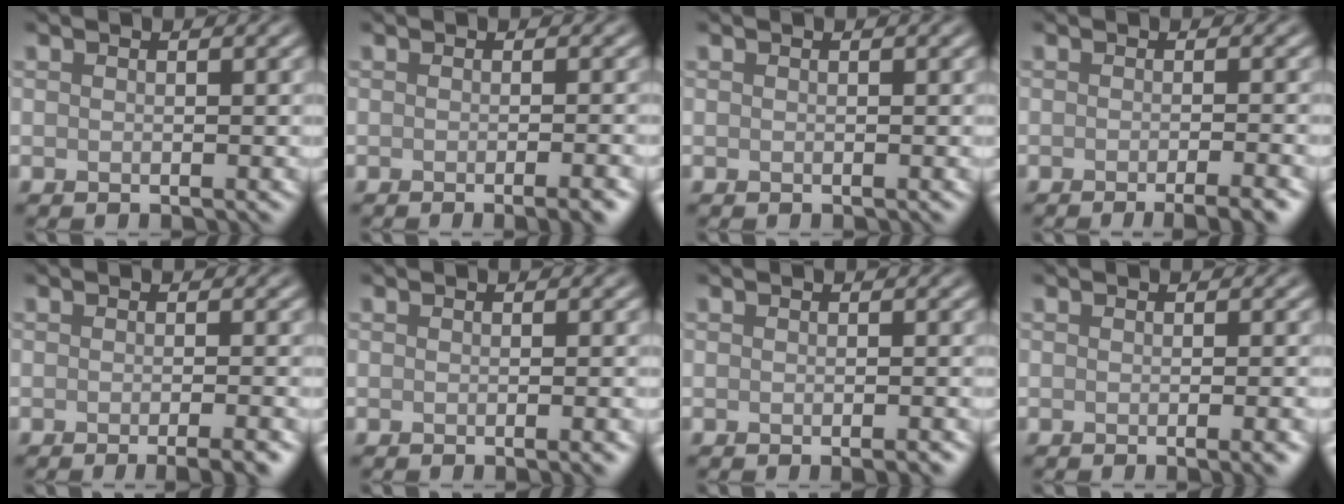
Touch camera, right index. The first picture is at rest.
{"total": 3.4, "force": [-1.5, 1.0, 2.8], "torque": [-0.012, 0.002, -0.017]}
{"total": 0.0}
{"total": 4.4, "force": [-2.6, 1.1, 3.4], "torque": [-0.023, 0.006, -0.033]}
{"total": 3.9, "force": [-2.0, 1.1, 3.1], "torque": [-0.017, 0.004, -0.025]}
{"total": 2.2, "force": [-0.6, 0.6, 2.0], "torque": [-0.011, -0.001, -0.007]}
{"total": 1.4, "force": [-0.8, 0.3, 1.2], "torque": [-0.007, -0.001, -0.011]}
{"total": 3.2, "force": [-0.9, 1.1, 2.9], "torque": [-0.016, -0.001, -0.012]}